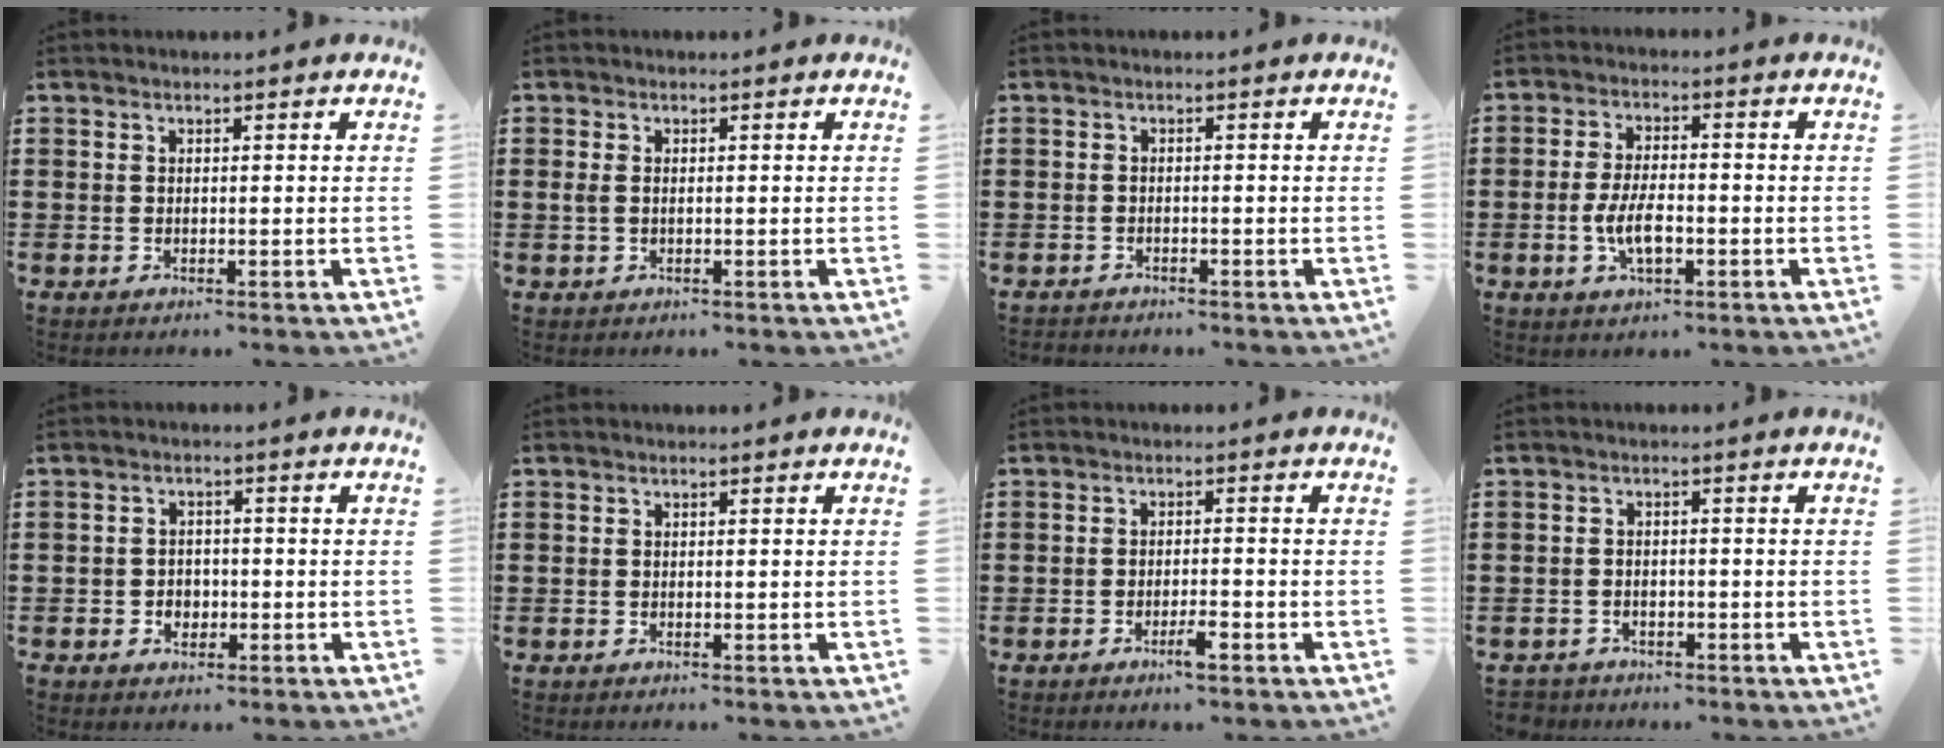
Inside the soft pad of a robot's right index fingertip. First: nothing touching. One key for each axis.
{"total": 1.4, "fx": 0.1, "fy": 0.9, "fz": 1.1, "tx": -0.030, "ty": 0.004, "tz": -0.002}
{"total": 0.9, "fx": -0.9, "fy": 0.2, "fz": -0.2, "tx": 0.001, "ty": 0.005, "tz": -0.020}
{"total": 5.8, "fx": -1.4, "fy": 2.6, "fz": 5.0, "tx": -0.113, "ty": -0.002, "tz": -0.031}
{"total": 2.3, "fx": -0.9, "fy": 2.0, "fz": 0.6, "tx": -0.018, "ty": 0.005, "tz": -0.021}
{"total": 0.0}
{"total": 3.0, "fx": -1.8, "fy": 0.6, "fz": 2.3, "tx": -0.038, "ty": 0.003, "tz": -0.032}
{"total": 1.6, "fx": -1.4, "fy": 0.7, "fz": -0.2, "tx": -0.003, "ty": 0.003, "tz": -0.033}